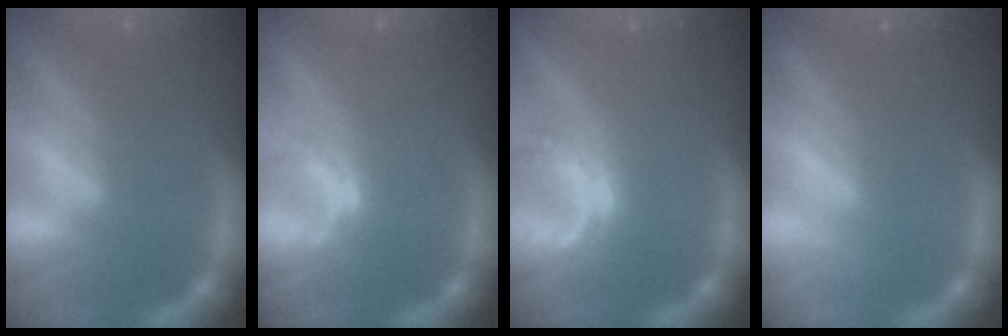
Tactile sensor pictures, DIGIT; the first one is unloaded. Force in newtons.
{"total": 1.5}
{"total": 3.0}
{"total": 0.9}